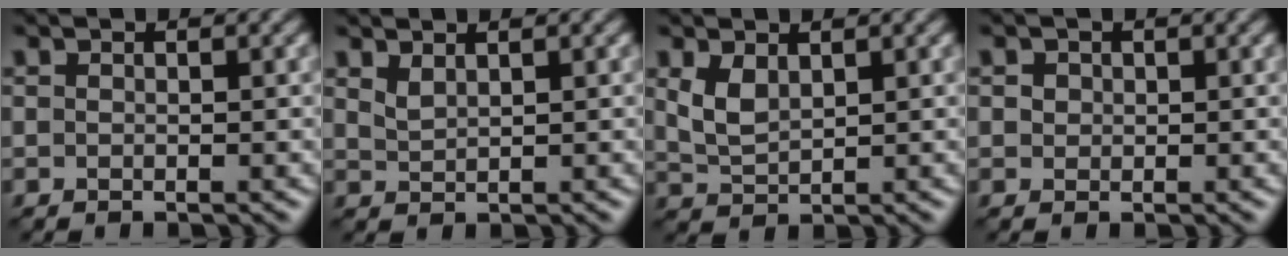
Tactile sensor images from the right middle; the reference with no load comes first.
{"total": 1.3, "force": [1.1, 0.3, 0.6], "torque": [-0.017, -0.001, 0.025]}
{"total": 2.5, "force": [1.2, 1.4, 1.7], "torque": [-0.044, -0.002, 0.031]}
{"total": 1.0, "force": [0.4, 0.9, 0.3], "torque": [-0.003, -0.001, 0.005]}